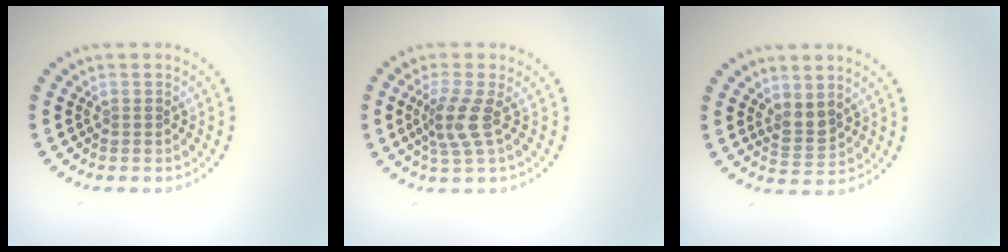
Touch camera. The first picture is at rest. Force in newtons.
{"total": 2.9, "press": 2.2, "slide": 1.9}
{"total": 2.0, "press": 1.8, "slide": 1.0}